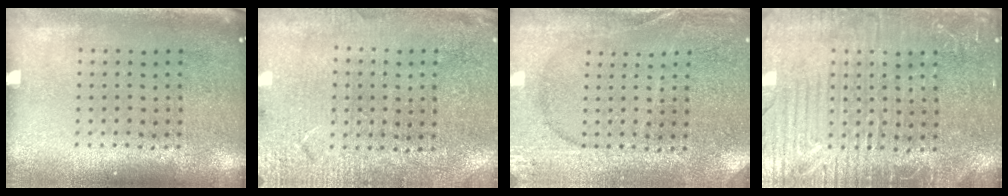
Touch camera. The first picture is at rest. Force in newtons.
{"total": 2.7, "press": 2.7, "slide": 0.1}
{"total": 2.7, "press": 2.7, "slide": 0.2}
{"total": 4.1, "press": 4.0, "slide": 1.1}